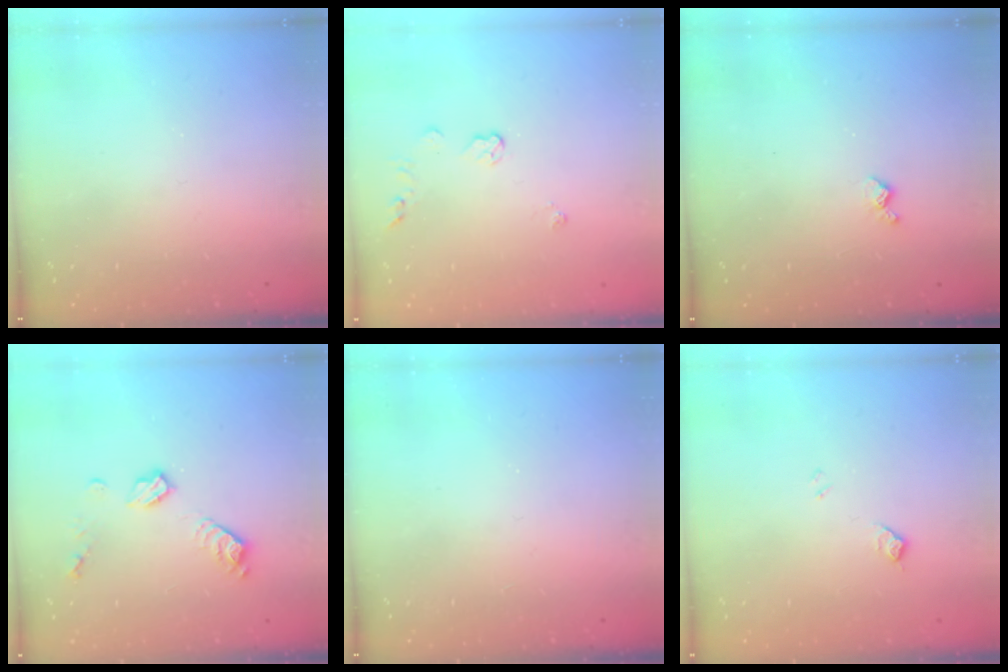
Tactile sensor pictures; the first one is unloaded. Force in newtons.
{"total": 4.8, "press": 4.8, "slide": 0.7}
{"total": 3.8, "press": 3.7, "slide": 0.7}
{"total": 9.8, "press": 9.8, "slide": 0.4}
{"total": 0.0}
{"total": 6.3, "press": 6.3, "slide": 0.7}